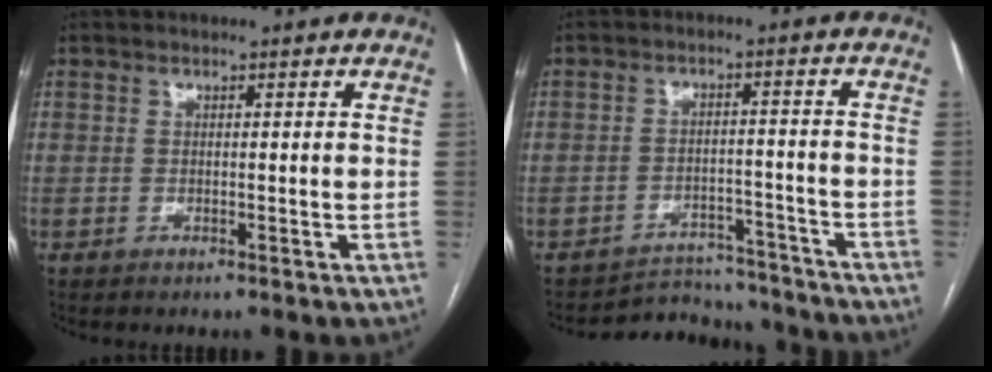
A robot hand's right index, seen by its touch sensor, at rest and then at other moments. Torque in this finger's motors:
{"motor_torque": [-0.72, -0.81, -0.45, -0.13]}